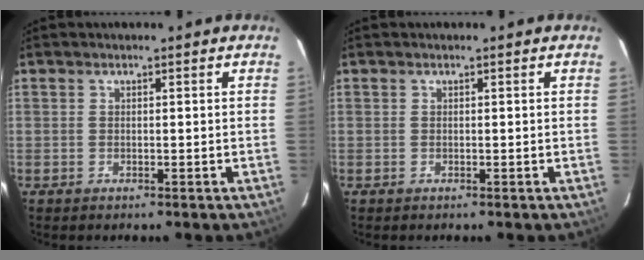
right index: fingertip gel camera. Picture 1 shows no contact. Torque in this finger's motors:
{"motor_torque": [0.00, 0.00, 0.00, 0.00]}